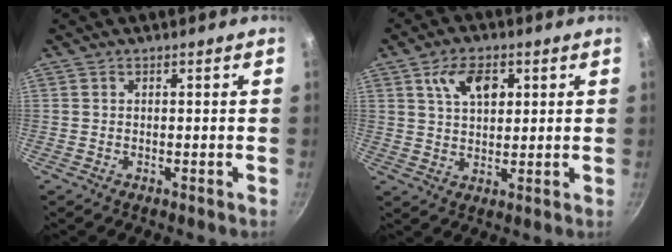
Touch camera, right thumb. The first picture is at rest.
{"total": 7.9, "force": [3.0, 4.7, 5.6], "torque": [-0.082, -0.004, 0.049]}